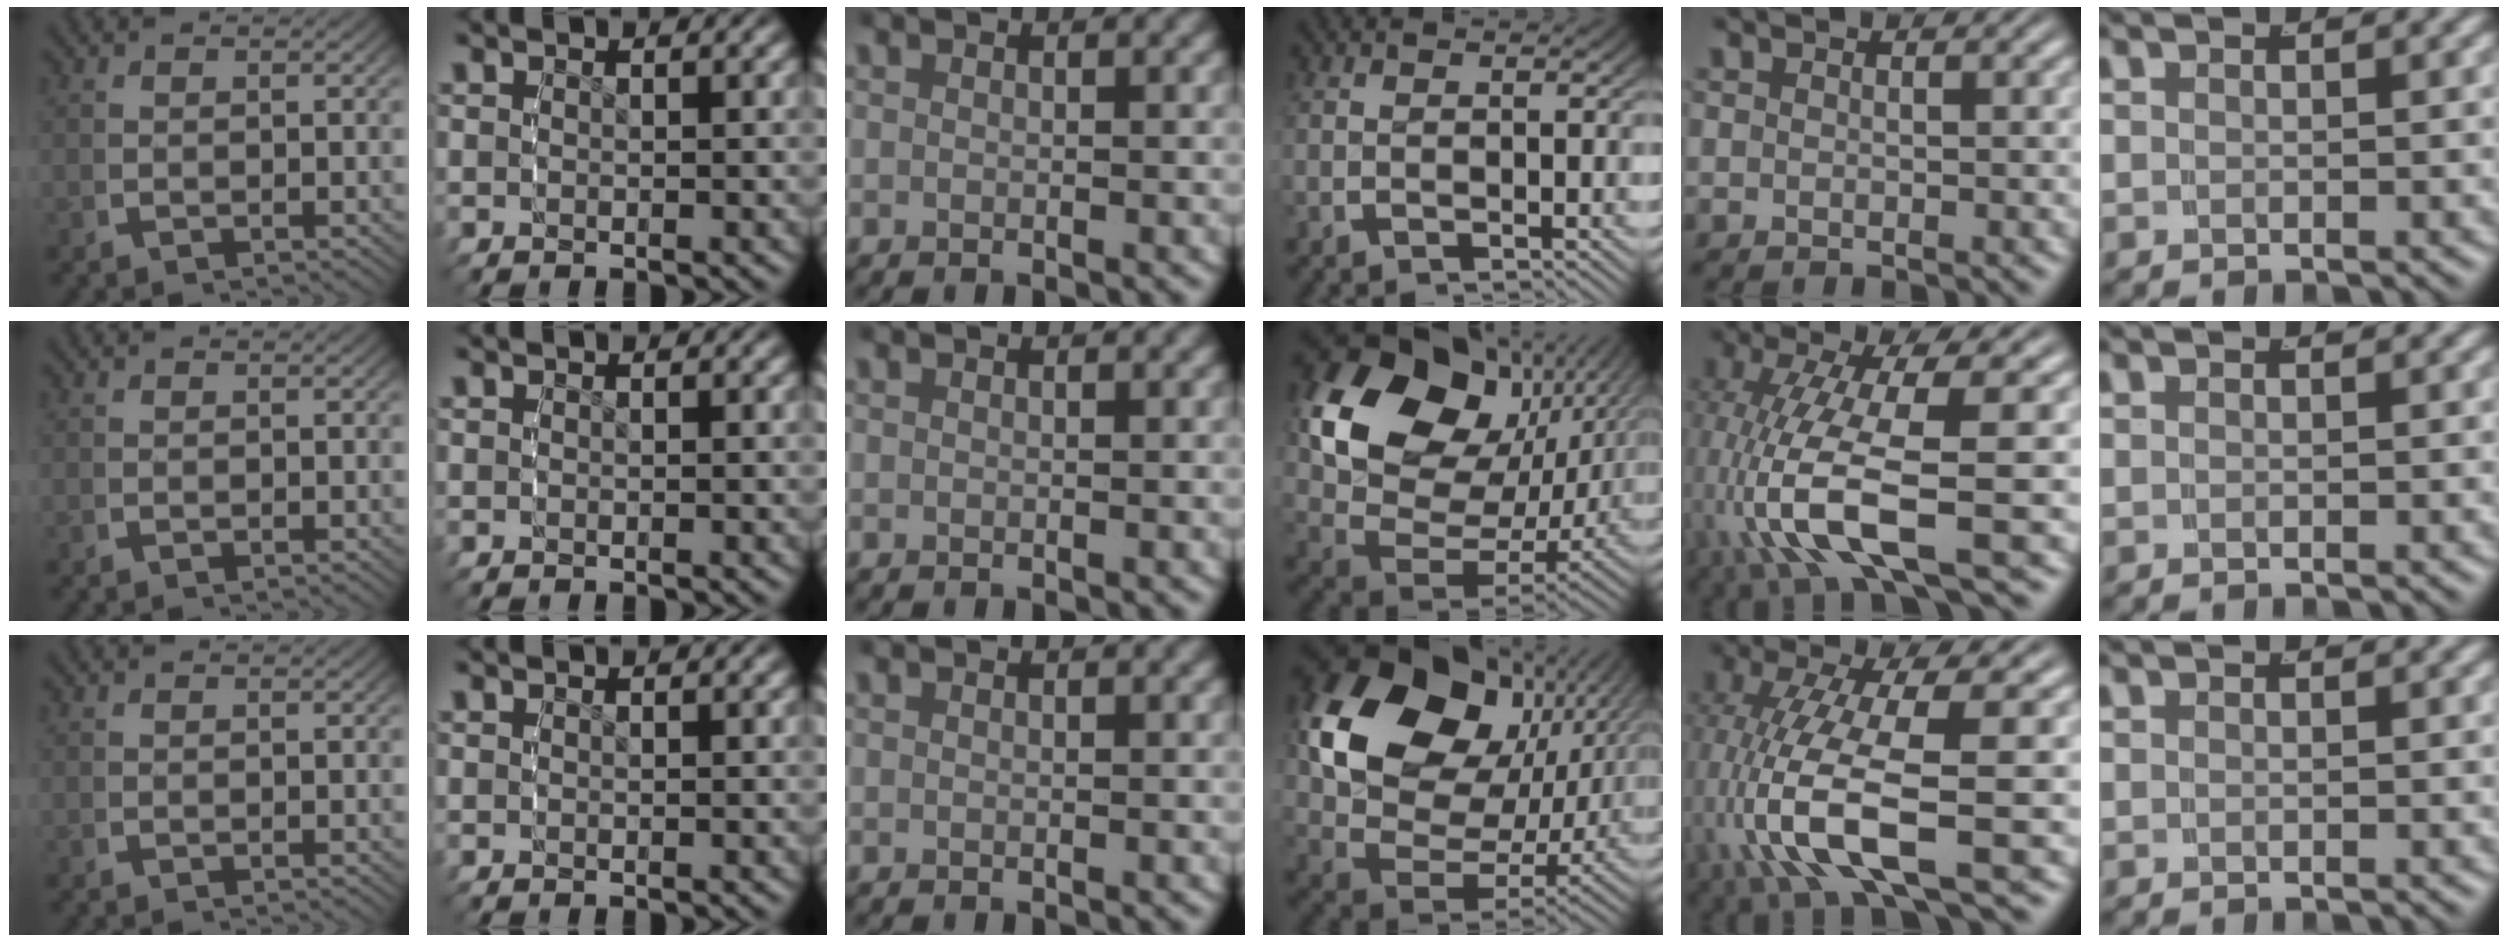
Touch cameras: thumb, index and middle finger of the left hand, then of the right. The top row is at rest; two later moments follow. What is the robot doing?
{"motion": "grasp_and_lifting", "object": "bowl"}